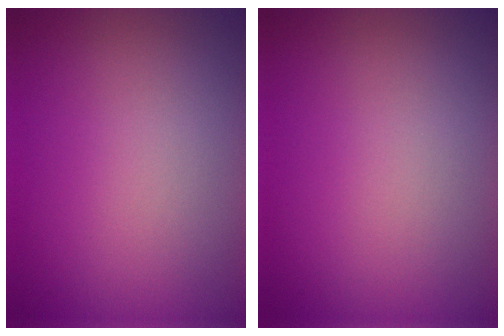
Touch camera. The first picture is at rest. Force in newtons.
{"total": 0.0}